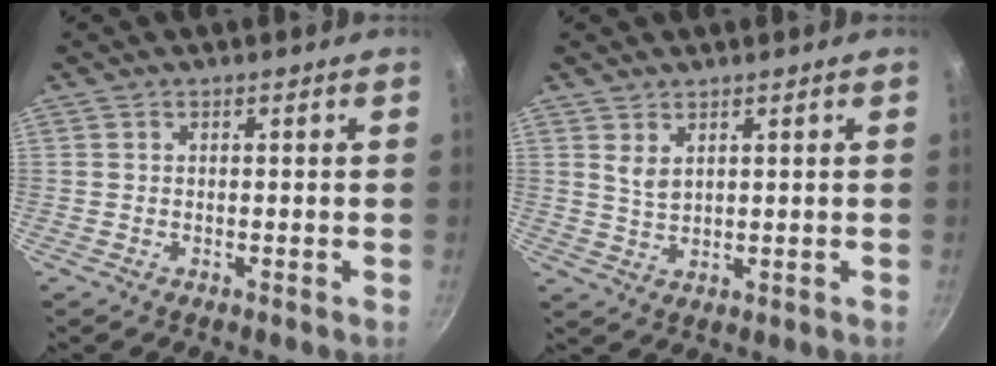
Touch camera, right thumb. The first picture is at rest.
{"total": 3.1, "force": [1.7, 1.6, 2.1], "torque": [-0.037, -0.017, 0.037]}